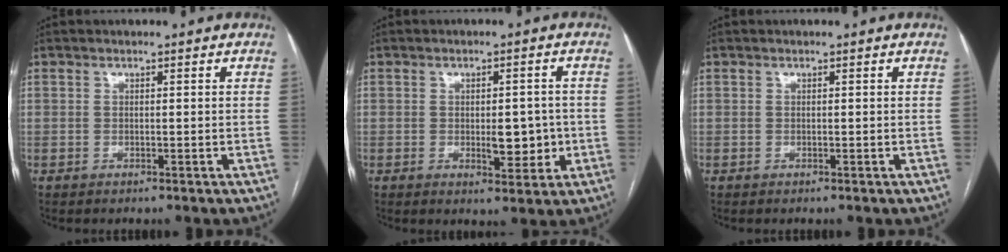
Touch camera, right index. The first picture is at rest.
{"total": 5.2, "force": [-0.7, 2.4, 4.6], "torque": [-0.055, -0.001, -0.003]}
{"total": 0.0}